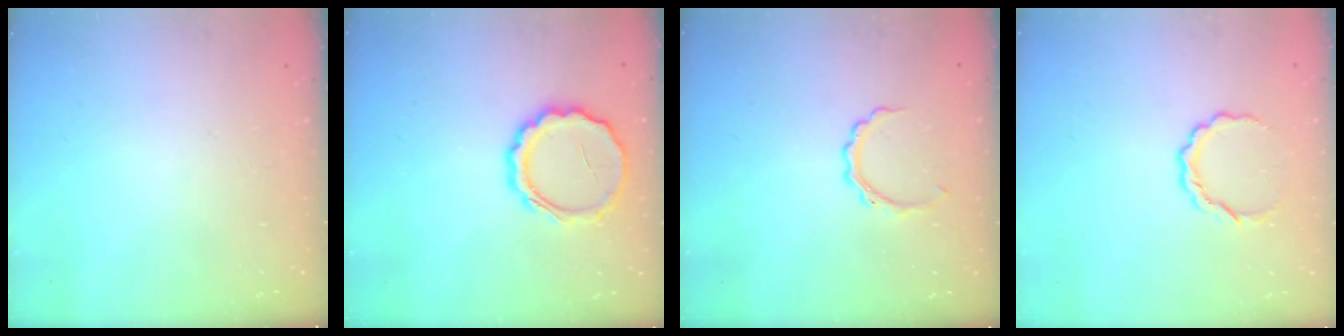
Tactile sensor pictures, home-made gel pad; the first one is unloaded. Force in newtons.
{"total": 8.5, "press": 8.4, "slide": 0.5}
{"total": 4.6, "press": 4.5, "slide": 0.7}
{"total": 5.3, "press": 5.2, "slide": 0.2}